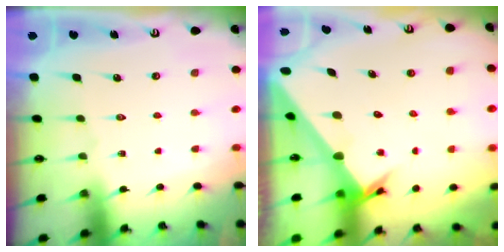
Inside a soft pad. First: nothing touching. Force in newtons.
{"total": 3.3, "press": 3.3, "slide": 0.3}